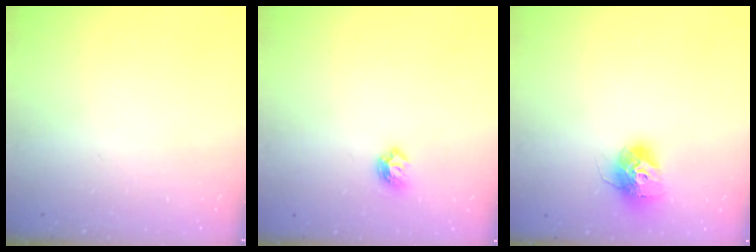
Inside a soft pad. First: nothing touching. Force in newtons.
{"total": 5.2, "press": 5.1, "slide": 0.8}
{"total": 11.8, "press": 11.8, "slide": 0.9}